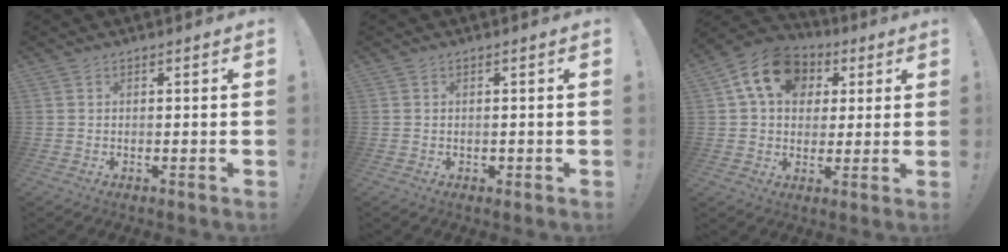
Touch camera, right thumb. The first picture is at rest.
{"total": 0.7, "force": [-0.1, 0.7, 0.1], "torque": [-0.004, 0.003, 0.000]}
{"total": 15.4, "force": [5.3, 11.8, 8.5], "torque": [-0.121, -0.007, 0.102]}